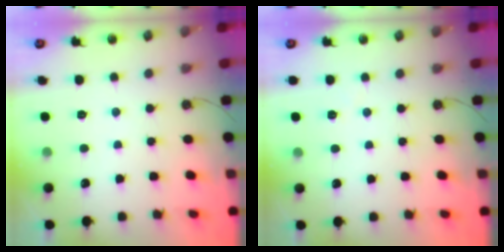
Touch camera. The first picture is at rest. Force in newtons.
{"total": 3.3, "press": 3.1, "slide": 1.1}